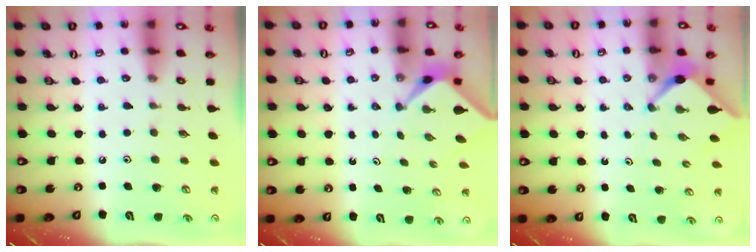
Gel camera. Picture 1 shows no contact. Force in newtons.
{"total": 1.6, "press": 1.5, "slide": 0.2}
{"total": 2.6, "press": 2.5, "slide": 0.3}